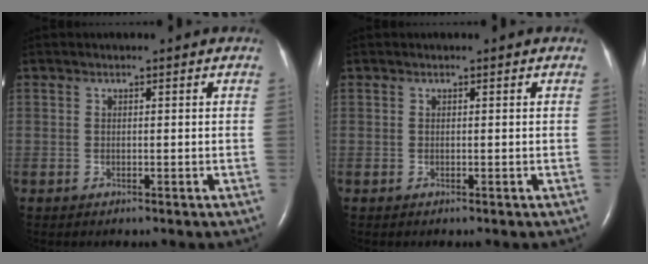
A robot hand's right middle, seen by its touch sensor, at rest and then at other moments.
{"total": 0.0}